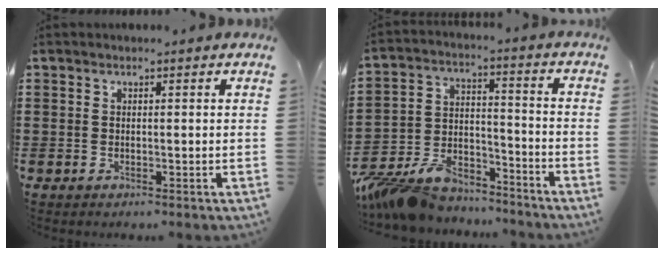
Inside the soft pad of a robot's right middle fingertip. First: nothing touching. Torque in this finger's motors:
{"motor_torque": [1.82, -0.32, 0.88, 0.21]}